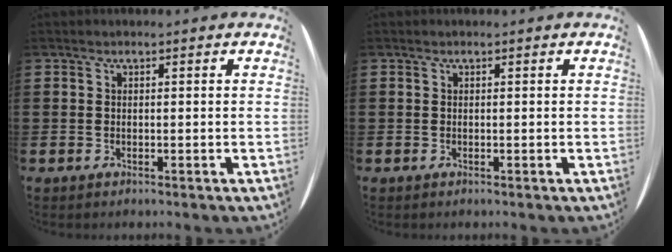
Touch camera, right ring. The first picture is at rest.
{"total": 0.0}